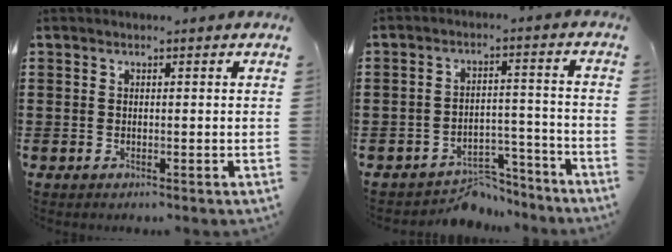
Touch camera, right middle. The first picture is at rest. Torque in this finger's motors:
{"motor_torque": [-0.44, -0.06, -0.17, -0.05]}